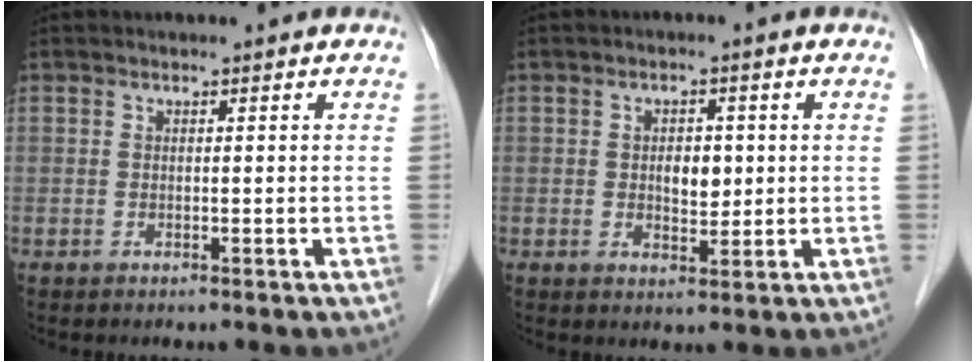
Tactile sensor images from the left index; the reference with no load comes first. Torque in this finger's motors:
{"motor_torque": [0.23, 0.13, 0.06, 0.02]}